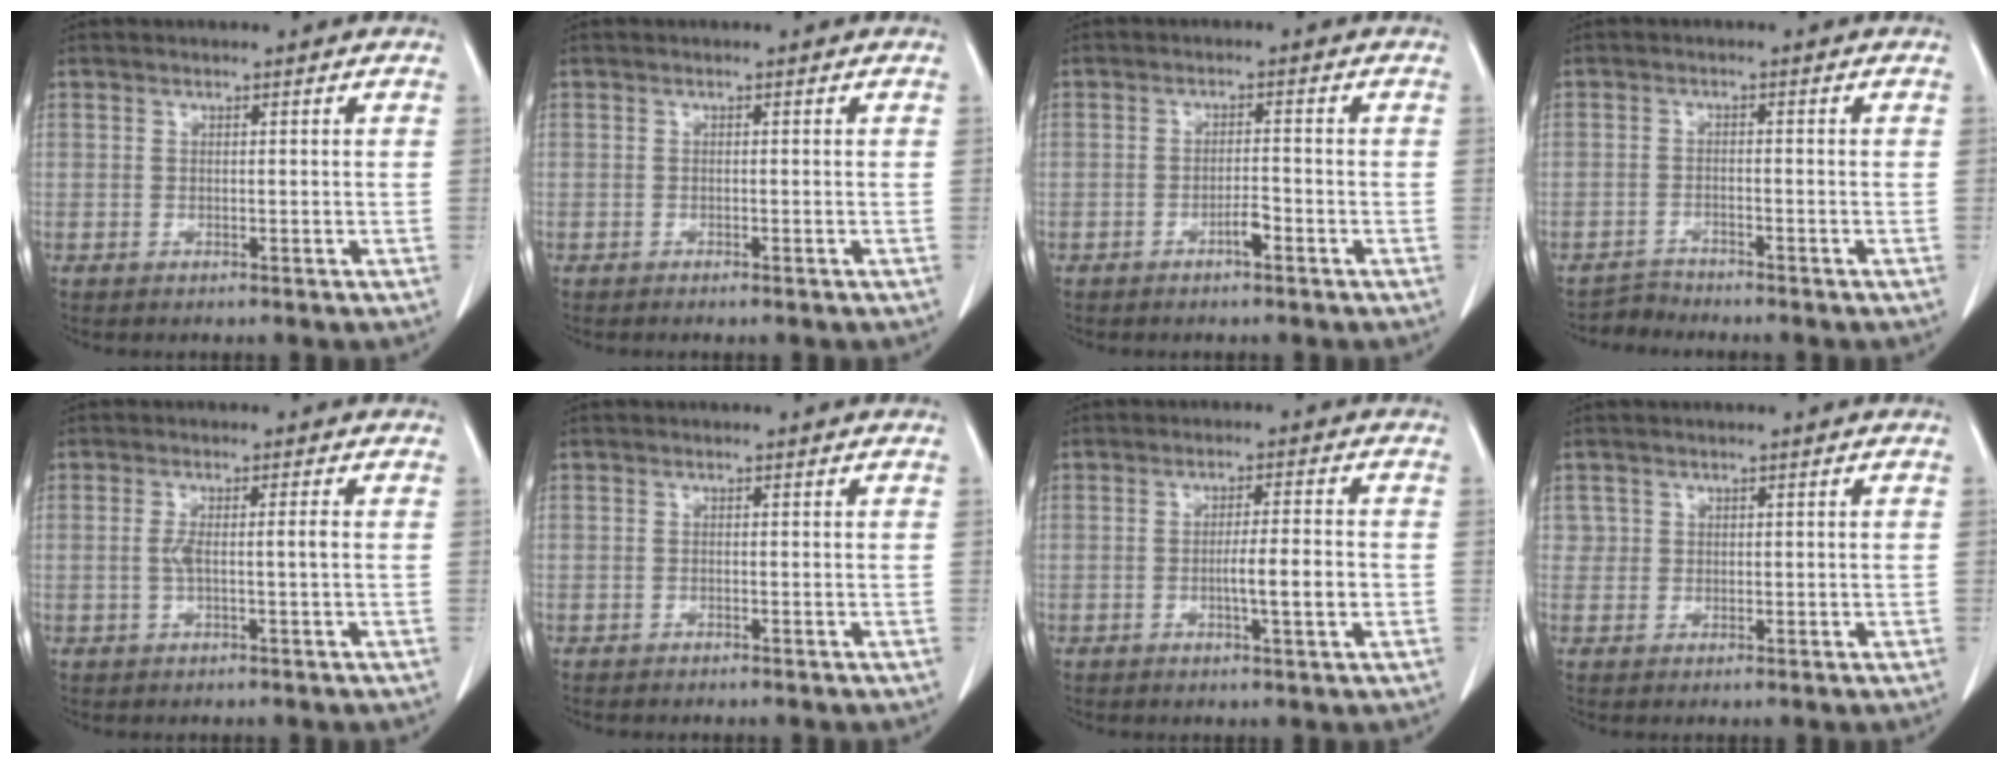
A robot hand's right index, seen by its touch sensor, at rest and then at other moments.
{"total": 0.9, "force": [-0.7, 0.1, 0.5], "torque": [-0.011, -0.002, -0.008]}
{"total": 2.3, "force": [-1.4, 0.4, 1.7], "torque": [-0.029, 0.003, -0.024]}
{"total": 2.2, "force": [-2.1, -0.1, -0.8], "torque": [0.020, -0.010, -0.038]}
{"total": 2.9, "force": [-0.2, 0.0, 2.9], "torque": [-0.056, 0.002, -0.002]}
{"total": 0.6, "force": [-0.5, 0.1, 0.2], "torque": [-0.007, 0.000, -0.011]}
{"total": 5.3, "force": [-1.2, 0.1, 5.2], "torque": [-0.084, -0.002, -0.017]}
{"total": 1.7, "force": [0.6, 1.6, 0.0], "torque": [0.013, 0.001, 0.005]}